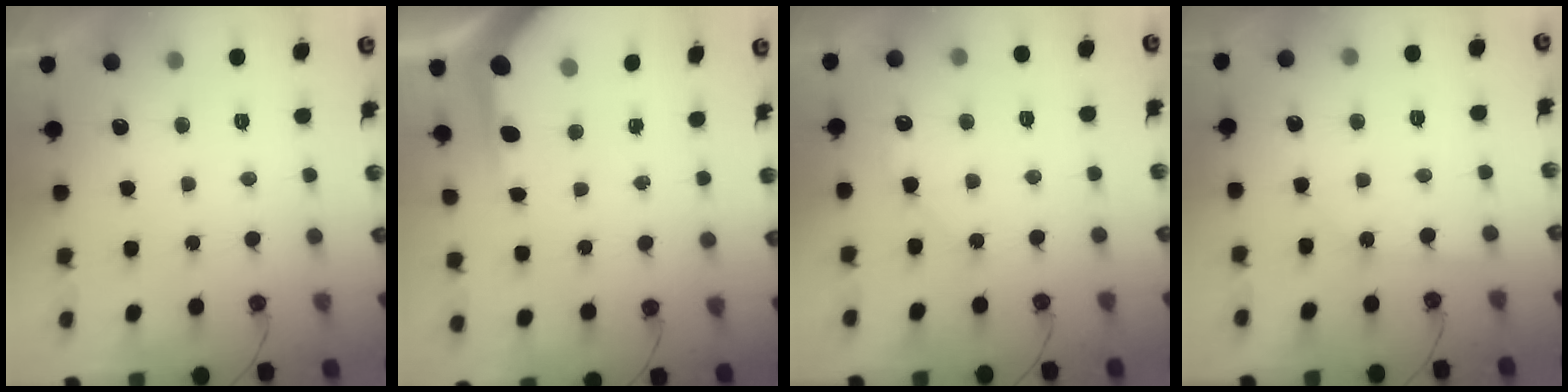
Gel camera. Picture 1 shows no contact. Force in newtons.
{"total": 5.6, "press": 5.6, "slide": 0.2}
{"total": 6.0, "press": 6.0, "slide": 0.8}
{"total": 2.4, "press": 2.3, "slide": 0.4}